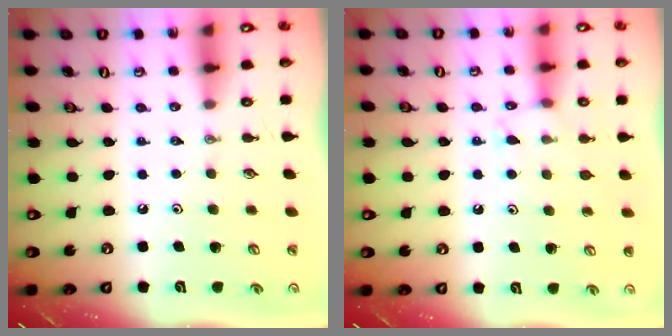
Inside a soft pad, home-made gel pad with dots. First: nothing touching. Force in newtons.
{"total": 5.2, "press": 5.1, "slide": 0.7}